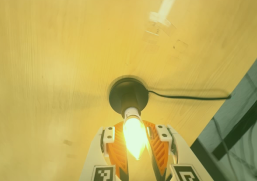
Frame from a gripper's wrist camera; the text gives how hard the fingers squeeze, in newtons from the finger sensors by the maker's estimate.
{"total": 12.3, "left": 10.9, "right": 13.7}